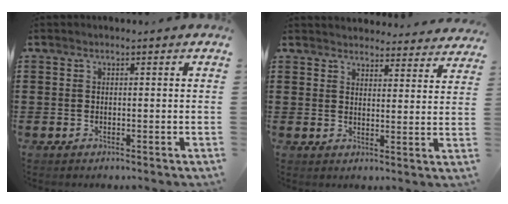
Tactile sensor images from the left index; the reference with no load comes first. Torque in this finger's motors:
{"motor_torque": [1.35, -0.79, 0.49, 0.05]}